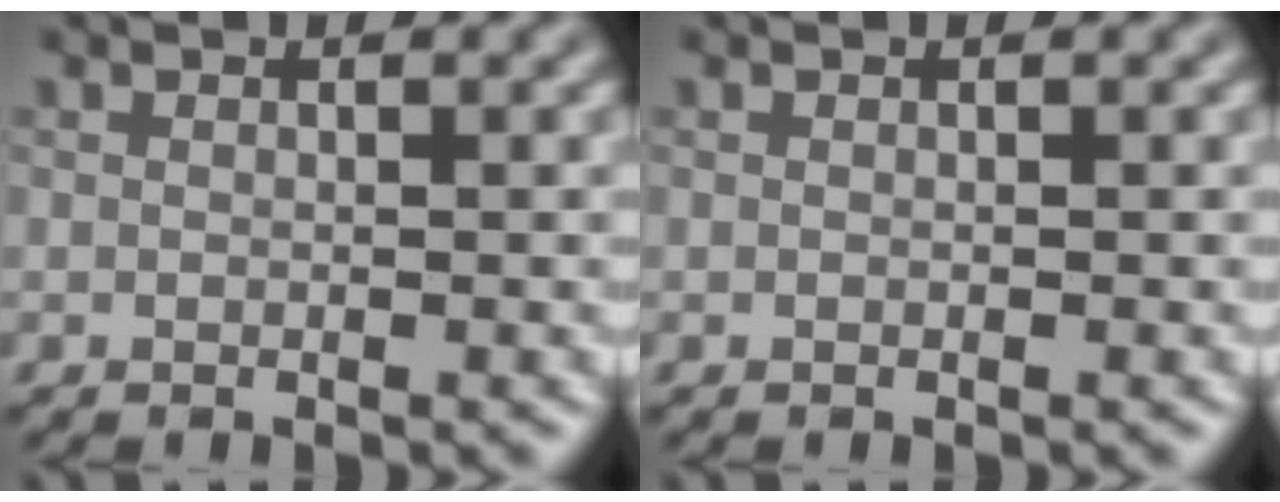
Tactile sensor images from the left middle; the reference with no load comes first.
{"total": 0.0}